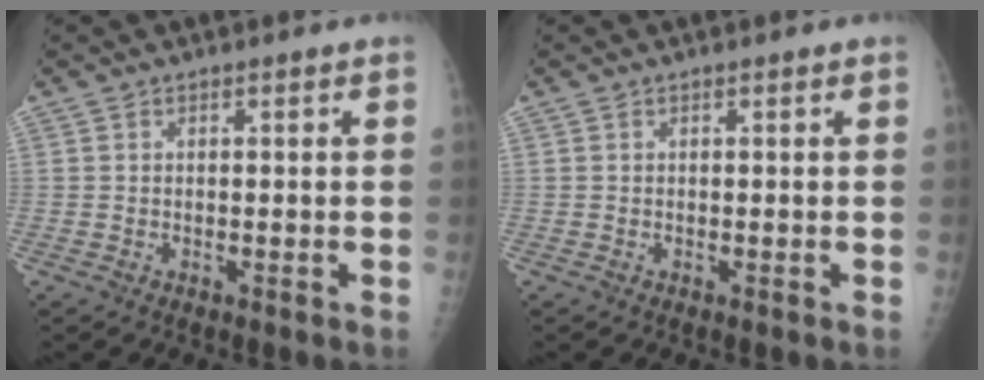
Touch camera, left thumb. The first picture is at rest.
{"total": 0.0}